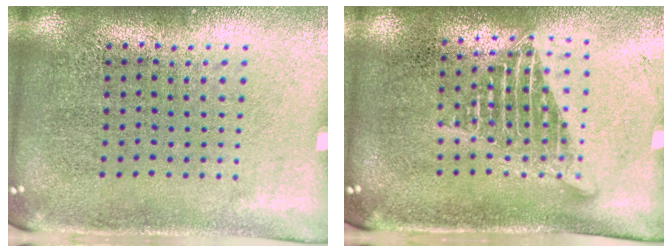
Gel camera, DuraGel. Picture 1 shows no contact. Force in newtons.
{"total": 1.5, "press": 1.3, "slide": 0.8}